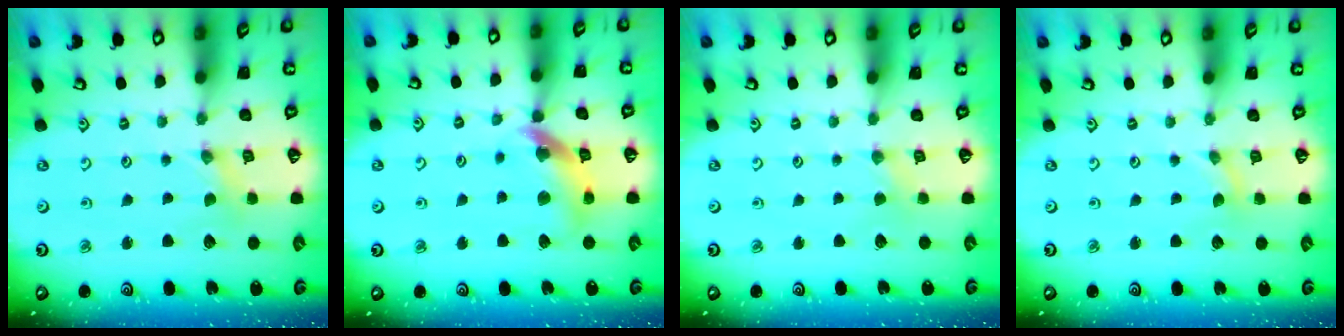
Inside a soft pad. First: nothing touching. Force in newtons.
{"total": 12.3, "press": 12.2, "slide": 1.3}
{"total": 0.8, "press": 0.8, "slide": 0.3}
{"total": 0.0}